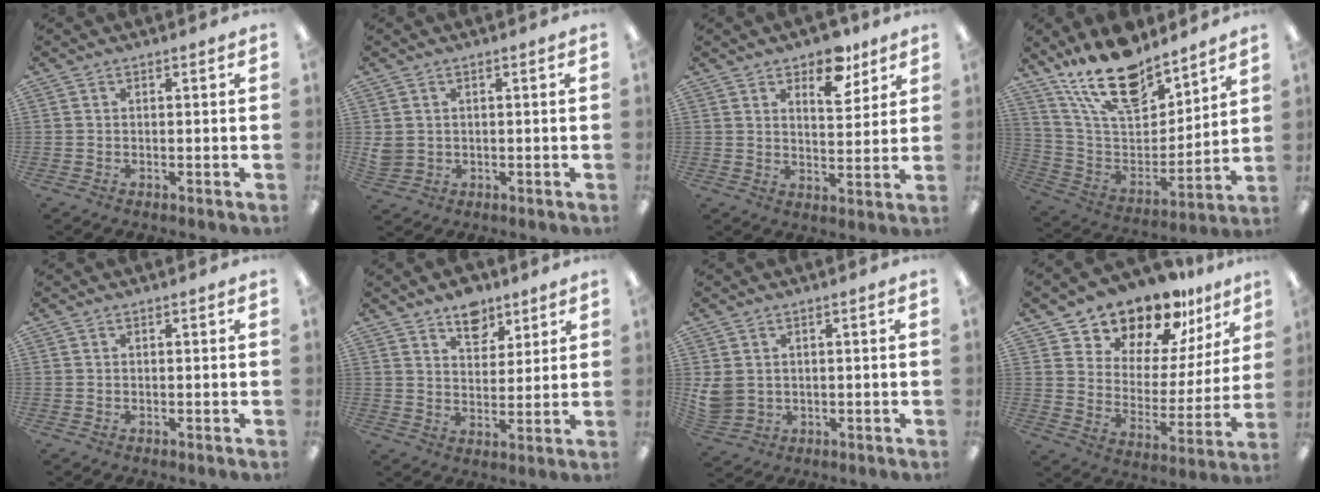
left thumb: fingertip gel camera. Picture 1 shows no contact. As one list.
[{"total": 2.7, "force": [0.9, 2.4, 0.8], "torque": [-0.019, 0.004, 0.018]}, {"total": 8.8, "force": [6.3, 4.2, 4.4], "torque": [-0.039, -0.035, 0.105]}, {"total": 19.8, "force": [15.3, 8.2, 9.5], "torque": [-0.181, -0.093, 0.271]}, {"total": 0.0}, {"total": 8.4, "force": [6.2, 4.9, 2.7], "torque": [-0.029, -0.034, 0.110]}, {"total": 4.9, "force": [1.5, 4.1, 2.2], "torque": [-0.061, -0.001, 0.031]}, {"total": 14.8, "force": [13.5, 5.7, 2.1], "torque": [-0.046, -0.123, 0.244]}]